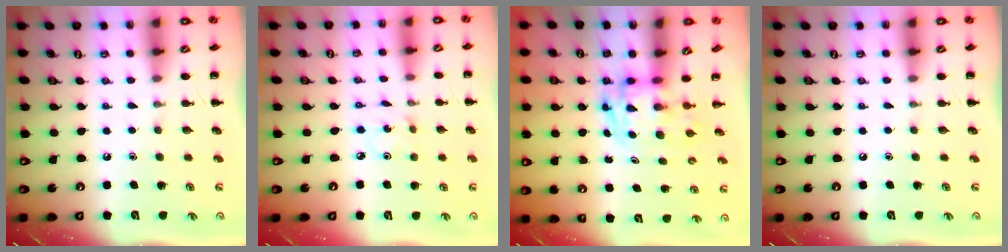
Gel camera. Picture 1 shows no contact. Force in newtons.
{"total": 1.0, "press": 1.0, "slide": 0.3}
{"total": 2.8, "press": 2.7, "slide": 0.5}
{"total": 0.0}